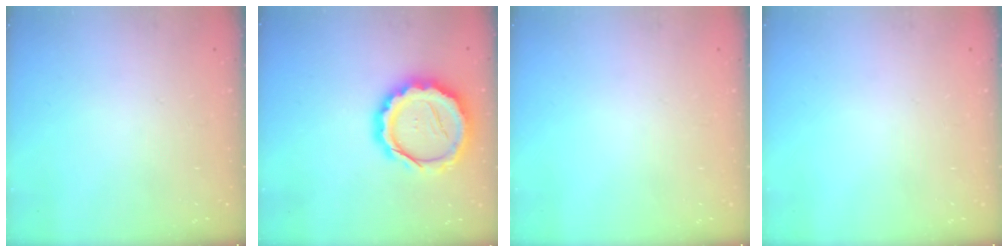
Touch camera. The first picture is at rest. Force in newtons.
{"total": 18.0, "press": 17.7, "slide": 3.4}
{"total": 0.0}
{"total": 0.0}